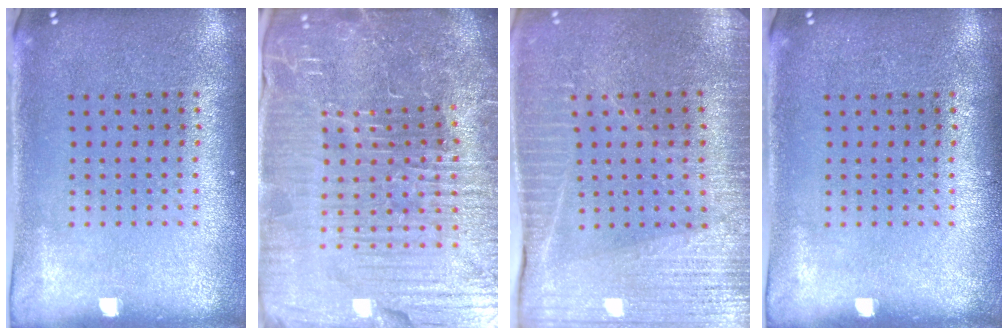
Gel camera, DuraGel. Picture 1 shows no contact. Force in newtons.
{"total": 7.5, "press": 6.6, "slide": 3.5}
{"total": 3.5, "press": 3.4, "slide": 0.8}
{"total": 0.0}